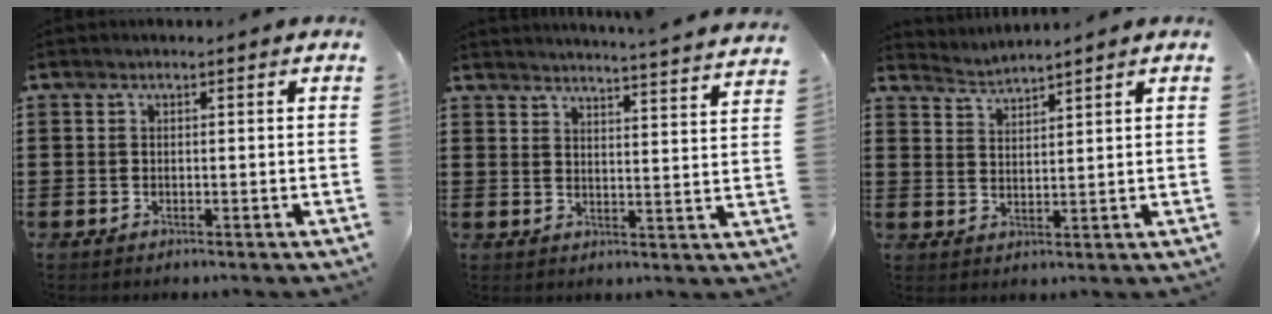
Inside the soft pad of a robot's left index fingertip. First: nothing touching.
{"total": 4.0, "force": [3.8, -1.1, 0.4], "torque": [-0.017, -0.036, 0.060]}
{"total": 2.3, "force": [2.2, -0.3, -0.5], "torque": [0.001, -0.010, 0.040]}